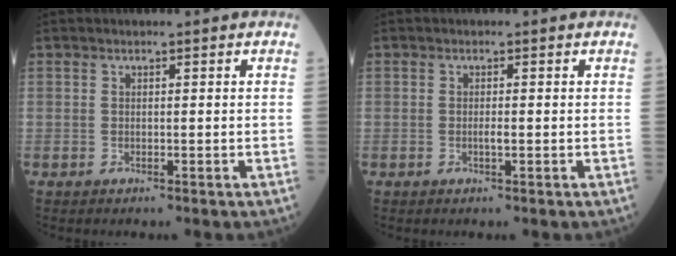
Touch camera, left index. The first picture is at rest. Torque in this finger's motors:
{"motor_torque": [0.05, 0.09, 0.01, 0.00]}